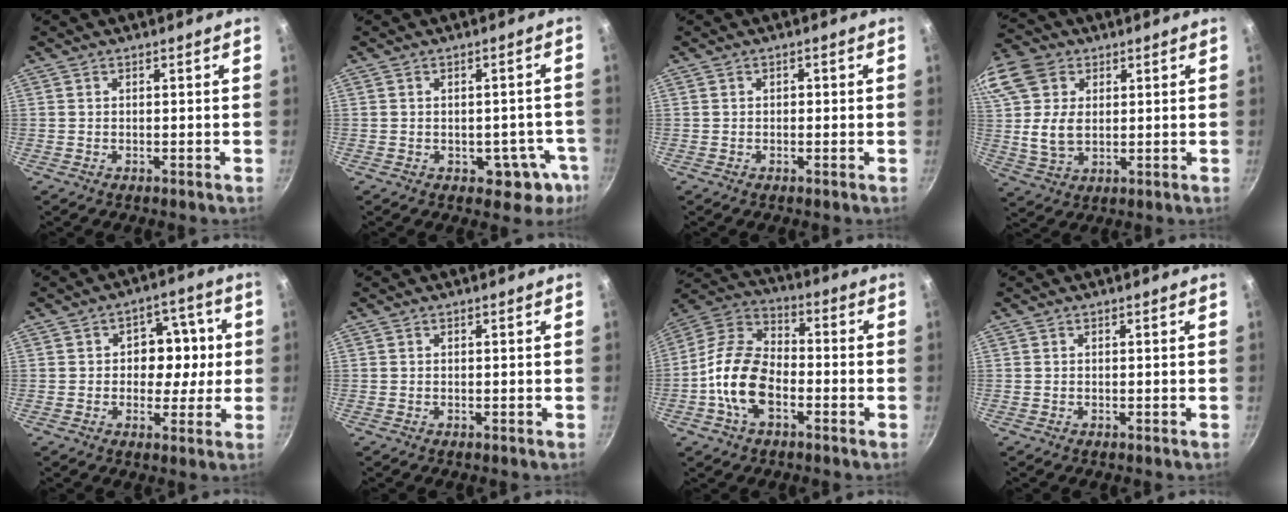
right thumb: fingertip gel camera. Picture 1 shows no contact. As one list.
[{"total": 7.9, "force": [-3.0, 5.3, 5.1], "torque": [-0.010, 0.029, -0.024]}, {"total": 0.7, "force": [-0.1, 0.6, 0.4], "torque": [-0.002, 0.005, -0.001]}, {"total": 16.5, "force": [3.9, 12.3, 10.4], "torque": [-0.215, 0.009, 0.069]}, {"total": 9.0, "force": [0.4, 7.1, 5.5], "torque": [-0.022, 0.011, -0.002]}, {"total": 0.0}, {"total": 14.3, "force": [-4.1, 8.6, 10.6], "torque": [-0.179, 0.043, -0.095]}, {"total": 0.0}]